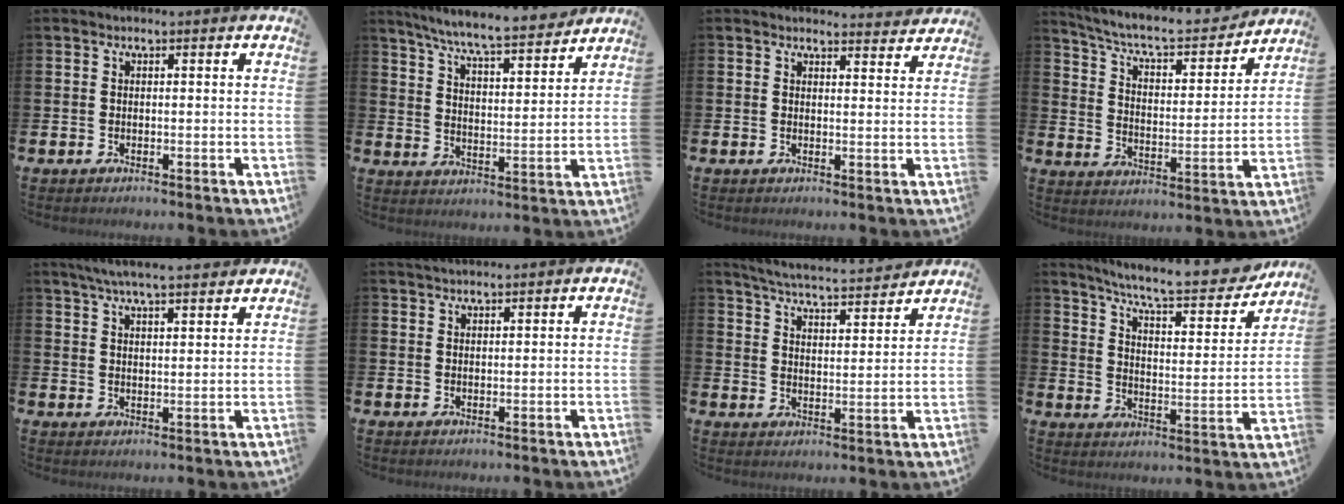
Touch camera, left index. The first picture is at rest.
{"total": 7.8, "force": [7.3, 0.2, 2.7], "torque": [-0.085, -0.048, 0.127]}
{"total": 2.6, "force": [2.6, 0.3, 0.0], "torque": [0.015, -0.022, 0.042]}
{"total": 7.9, "force": [7.2, 1.7, 2.9], "torque": [-0.094, -0.049, 0.122]}
{"total": 5.7, "force": [5.4, 0.3, 1.8], "torque": [-0.049, -0.018, 0.097]}
{"total": 1.9, "force": [1.8, 0.3, 0.3], "torque": [-0.005, -0.001, 0.033]}
{"total": 5.5, "force": [5.4, 0.2, 0.9], "torque": [-0.041, -0.039, 0.093]}
{"total": 9.4, "force": [8.6, 1.1, 3.7], "torque": [-0.094, -0.060, 0.142]}